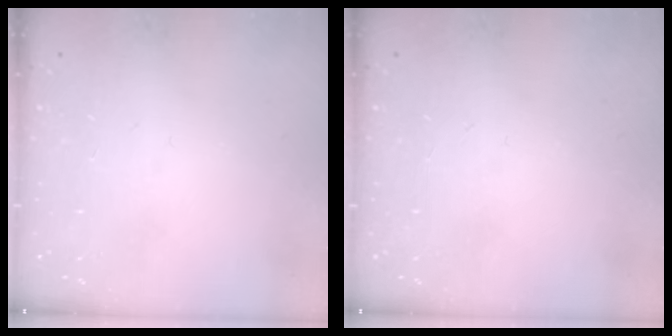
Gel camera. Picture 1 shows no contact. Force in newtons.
{"total": 0.0}